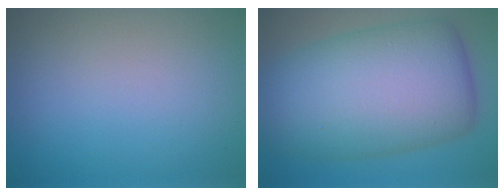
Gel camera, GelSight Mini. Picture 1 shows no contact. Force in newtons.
{"total": 13.8, "press": 13.8, "slide": 0.2}